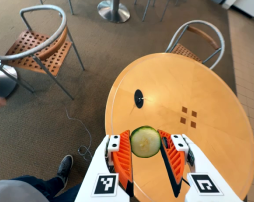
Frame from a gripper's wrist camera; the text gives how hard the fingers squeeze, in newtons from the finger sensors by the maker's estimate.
{"total": 7.5, "left": 7.2, "right": 7.8}